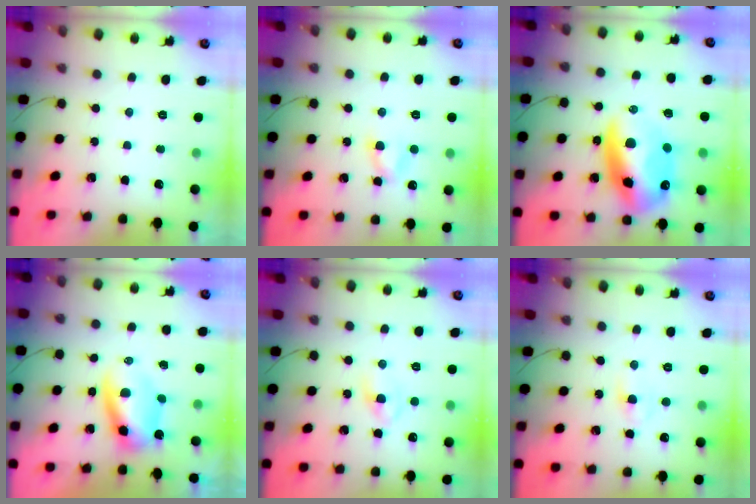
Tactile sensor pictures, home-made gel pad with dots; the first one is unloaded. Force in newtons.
{"total": 4.3, "press": 4.2, "slide": 0.7}
{"total": 17.4, "press": 16.9, "slide": 4.2}
{"total": 7.0, "press": 6.9, "slide": 1.4}
{"total": 2.9, "press": 2.6, "slide": 1.3}
{"total": 3.2, "press": 2.9, "slide": 1.2}